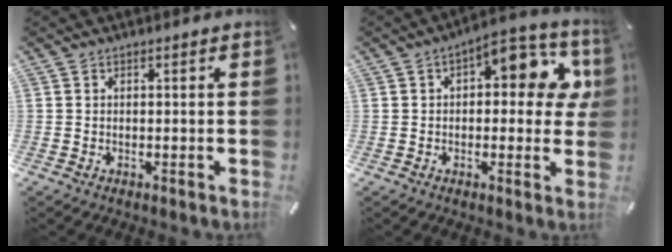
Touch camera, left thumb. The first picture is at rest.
{"total": 11.9, "force": [3.7, 5.7, 9.7], "torque": [-0.114, -0.024, 0.055]}